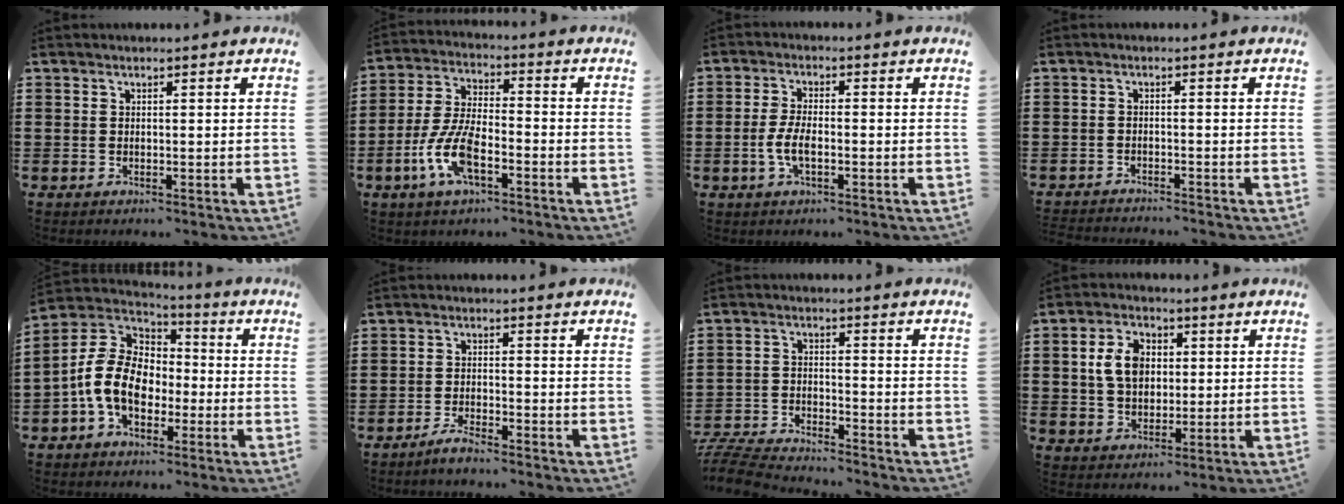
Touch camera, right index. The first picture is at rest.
{"total": 8.8, "force": [-3.7, 3.5, 7.1], "torque": [-0.172, -0.009, -0.073]}
{"total": 4.4, "force": [-1.2, 1.6, 4.0], "torque": [-0.089, -0.003, -0.025]}
{"total": 1.7, "force": [-1.7, -0.1, -0.3], "torque": [0.001, 0.002, -0.038]}
{"total": 12.1, "force": [-2.7, 8.5, 8.2], "torque": [-0.207, 0.011, -0.056]}
{"total": 2.6, "force": [-2.5, 0.0, 0.8], "torque": [-0.014, 0.007, -0.047]}
{"total": 6.0, "force": [-5.9, 0.3, 0.7], "torque": [-0.034, -0.001, -0.124]}
{"total": 6.7, "force": [1.0, 4.9, 4.5], "torque": [-0.115, 0.013, 0.011]}